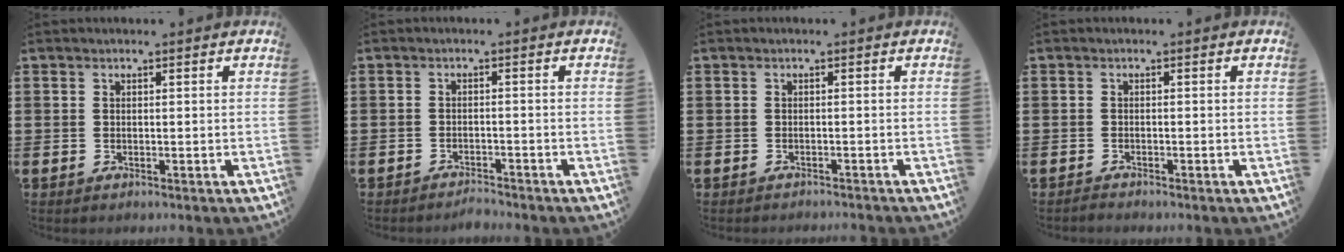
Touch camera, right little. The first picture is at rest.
{"total": 1.6, "force": [-1.6, 0.1, -0.1], "torque": [-0.004, 0.003, -0.034]}
{"total": 0.7, "force": [-0.7, -0.1, -0.1], "torque": [0.001, -0.002, -0.014]}
{"total": 0.6, "force": [-0.6, 0.1, 0.0], "torque": [-0.003, -0.001, -0.012]}